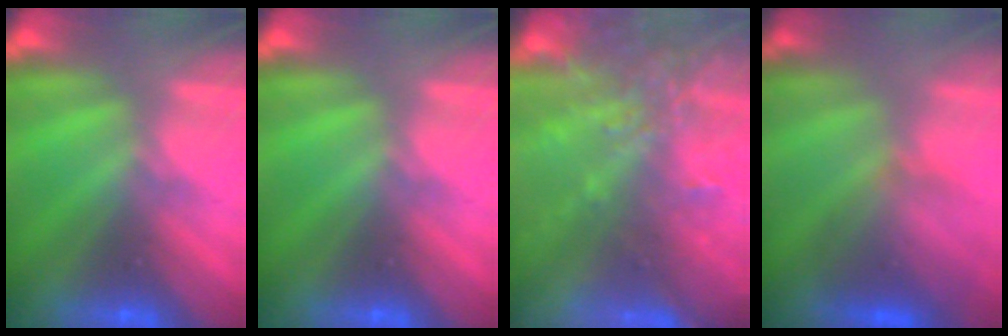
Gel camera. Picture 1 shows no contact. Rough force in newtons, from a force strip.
{"total": 0.0}
{"total": 7.2}
{"total": 4.9}